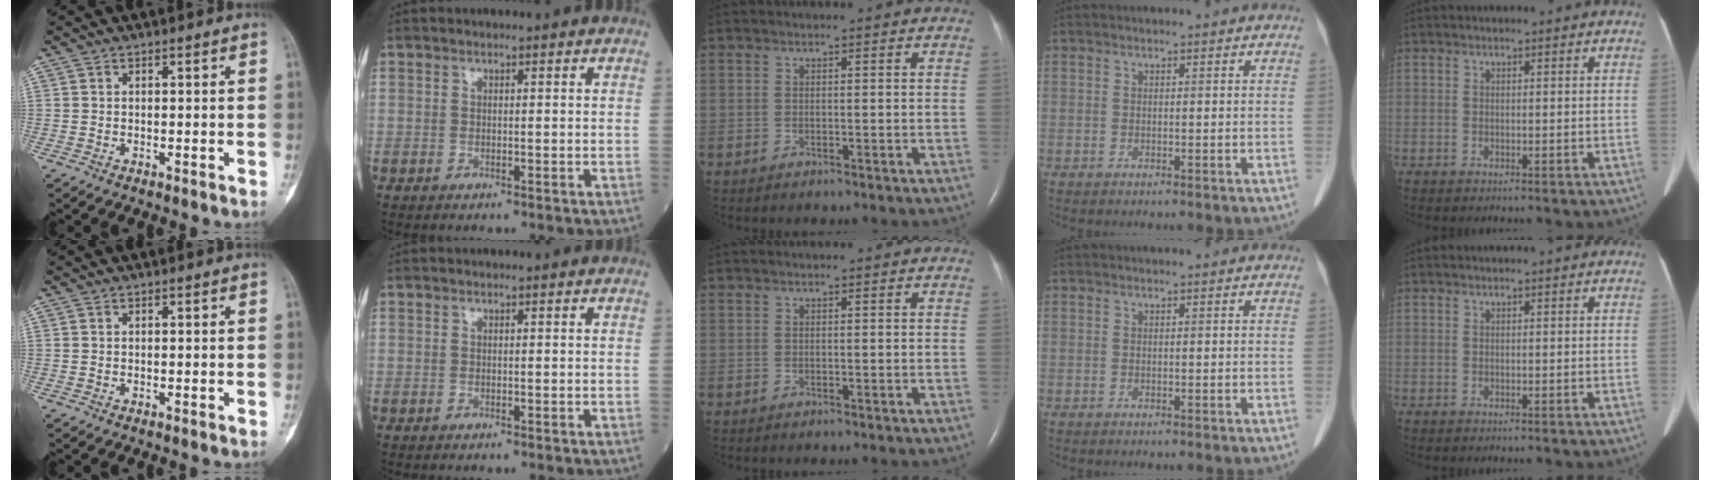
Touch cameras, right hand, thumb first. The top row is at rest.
{}